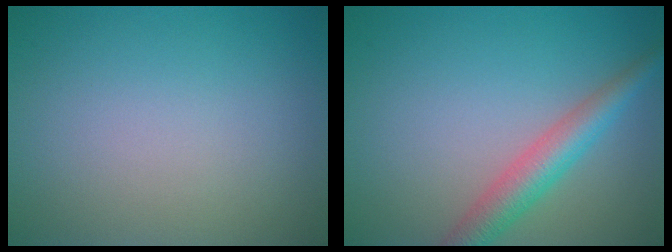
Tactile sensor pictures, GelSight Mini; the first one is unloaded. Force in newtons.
{"total": 4.0, "press": 4.0, "slide": 0.1}